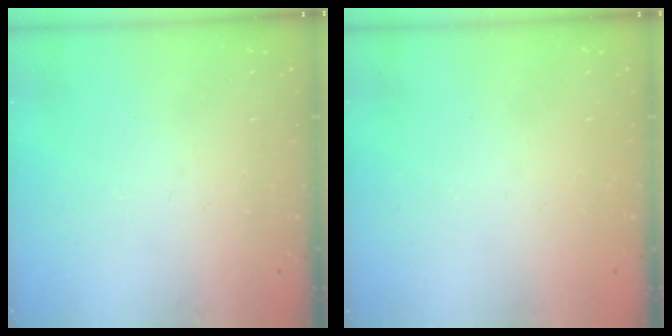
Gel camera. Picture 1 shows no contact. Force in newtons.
{"total": 0.9, "press": 0.9, "slide": 0.1}